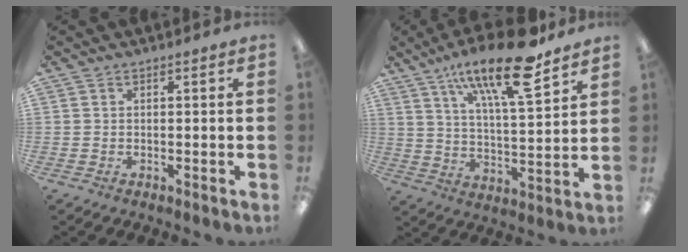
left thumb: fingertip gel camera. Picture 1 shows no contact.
{"total": 19.5, "force": [12.9, 5.4, 13.7], "torque": [-0.222, -0.068, 0.207]}